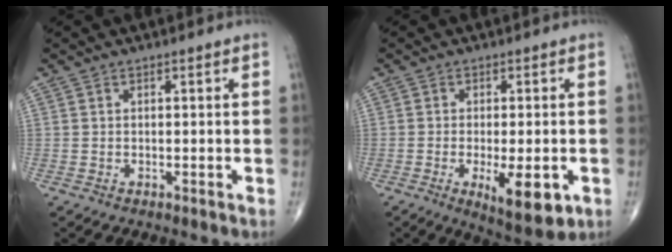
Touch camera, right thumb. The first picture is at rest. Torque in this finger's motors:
{"motor_torque": [-0.36, 0.29, 0.27, 0.06, 0.09]}